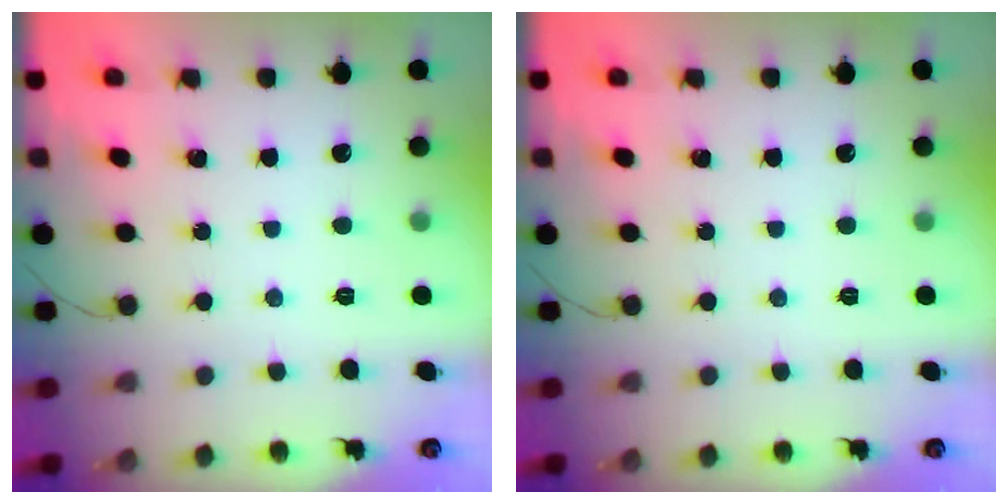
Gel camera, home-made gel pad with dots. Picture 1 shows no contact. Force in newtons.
{"total": 0.0}